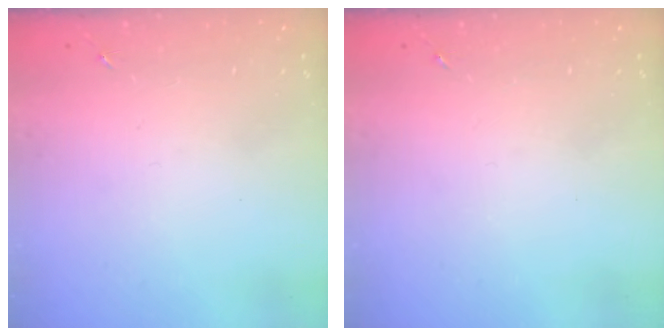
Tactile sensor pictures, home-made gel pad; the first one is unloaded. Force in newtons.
{"total": 0.0}